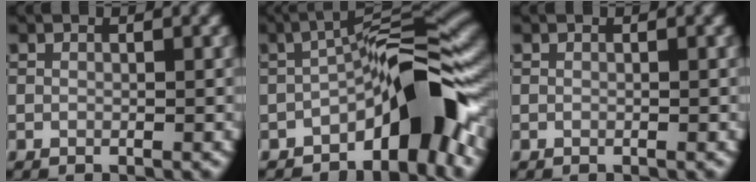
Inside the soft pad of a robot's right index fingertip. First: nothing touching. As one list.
[{"total": 9.2, "force": [-4.0, 2.9, 7.7], "torque": [-0.086, 0.022, -0.081]}, {"total": 0.0}]